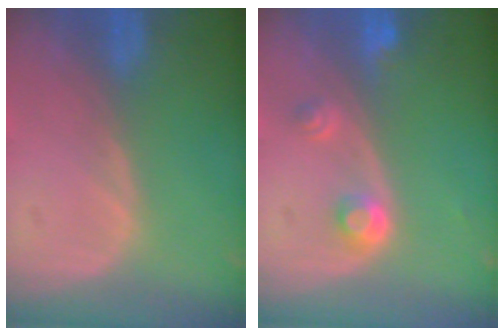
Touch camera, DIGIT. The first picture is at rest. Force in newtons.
{"total": 3.0, "press": 2.8, "slide": 0.9}